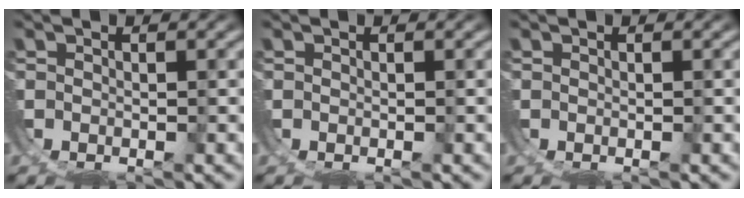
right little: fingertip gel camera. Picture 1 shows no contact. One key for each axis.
{"total": 0.0}
{"total": 0.0}